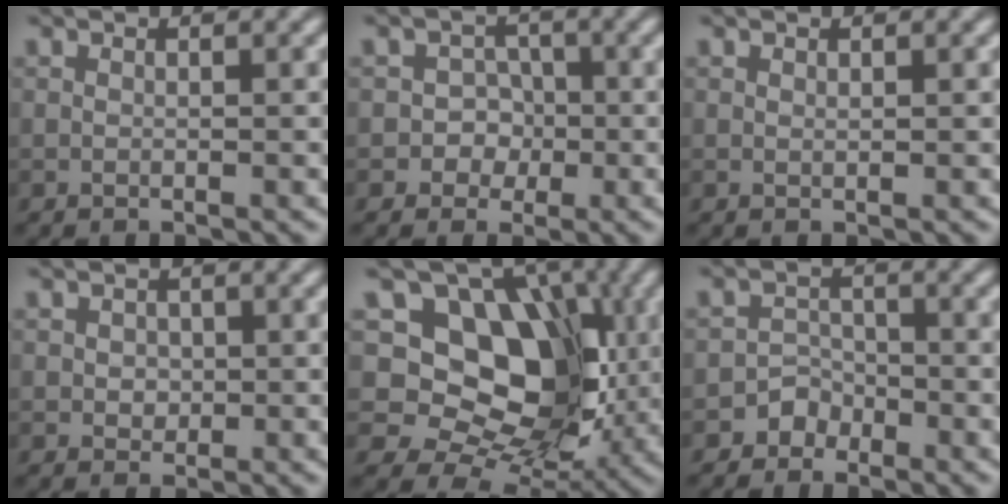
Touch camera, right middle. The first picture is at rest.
{"total": 3.0, "force": [-0.8, 2.8, 0.7], "torque": [0.016, 0.010, -0.033]}
{"total": 0.0}
{"total": 1.1, "force": [0.1, 1.0, 0.5], "torque": [-0.007, -0.003, 0.002]}
{"total": 12.0, "force": [2.1, 8.8, 7.8], "torque": [-0.098, -0.006, 0.028]}
{"total": 1.9, "force": [-1.3, 1.4, -0.1], "torque": [0.022, 0.015, -0.027]}